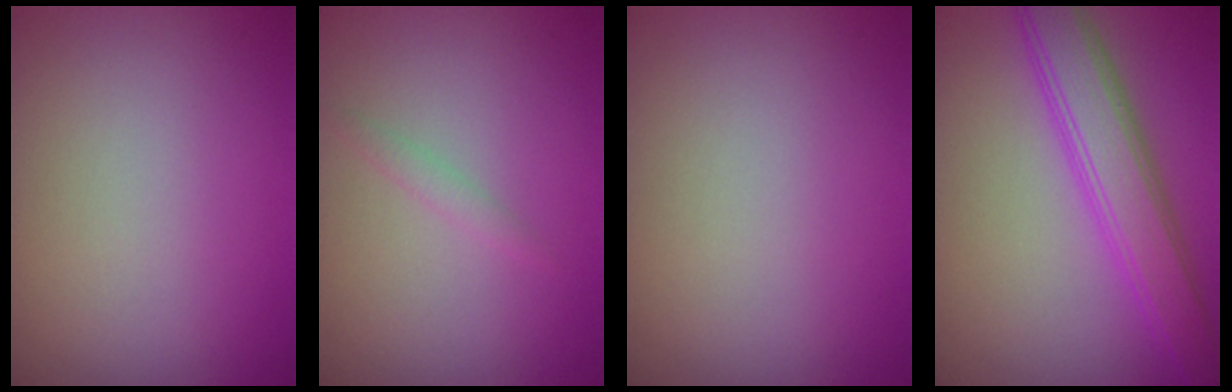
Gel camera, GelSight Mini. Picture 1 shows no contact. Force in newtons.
{"total": 0.9, "press": 0.8, "slide": 0.0}
{"total": 0.0}
{"total": 5.3, "press": 5.3, "slide": 0.1}